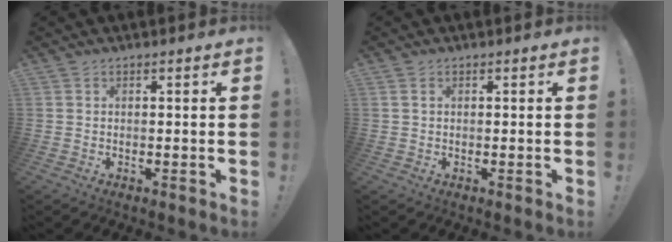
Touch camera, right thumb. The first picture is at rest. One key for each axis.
{"total": 0.9, "fx": 0.4, "fy": 0.7, "fz": 0.5, "tx": -0.013, "ty": 0.004, "tz": 0.007}